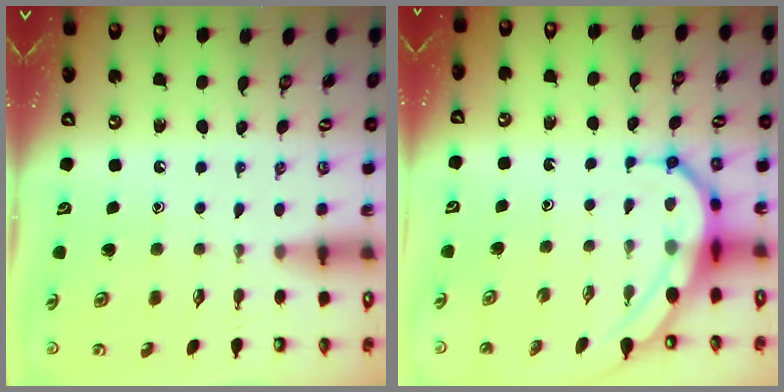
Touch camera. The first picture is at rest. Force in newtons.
{"total": 8.0, "press": 7.9, "slide": 0.9}